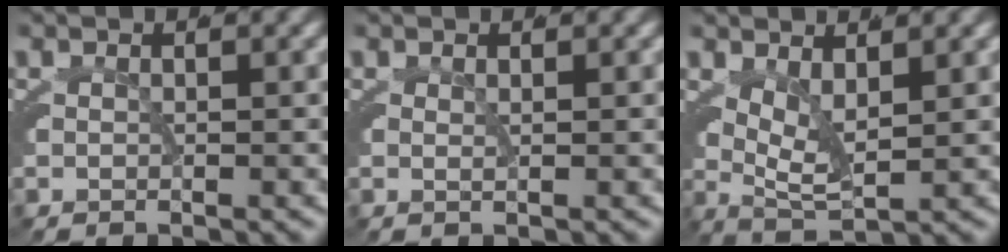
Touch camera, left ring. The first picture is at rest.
{"total": 0.5, "force": [0.3, 0.2, 0.4], "torque": [-0.013, -0.007, 0.008]}
{"total": 6.5, "force": [2.1, 3.9, 4.7], "torque": [-0.087, -0.007, 0.034]}